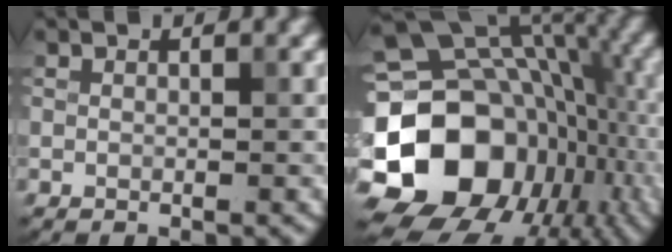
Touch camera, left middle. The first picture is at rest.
{"total": 19.8, "force": [-5.4, 15.7, 10.8], "torque": [-0.192, 0.004, -0.090]}